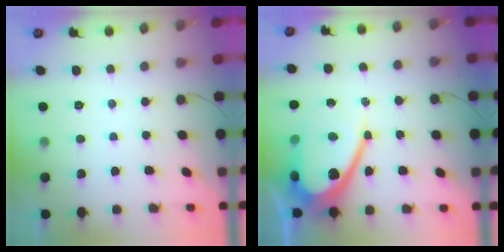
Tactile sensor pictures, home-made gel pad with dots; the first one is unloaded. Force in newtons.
{"total": 16.3, "press": 16.3, "slide": 1.0}